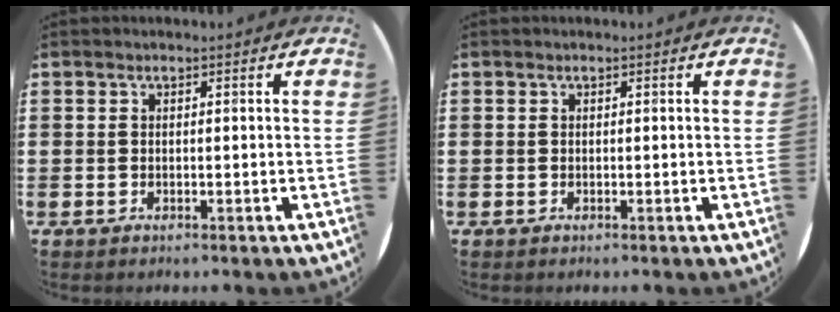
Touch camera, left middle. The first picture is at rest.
{"total": 0.0}